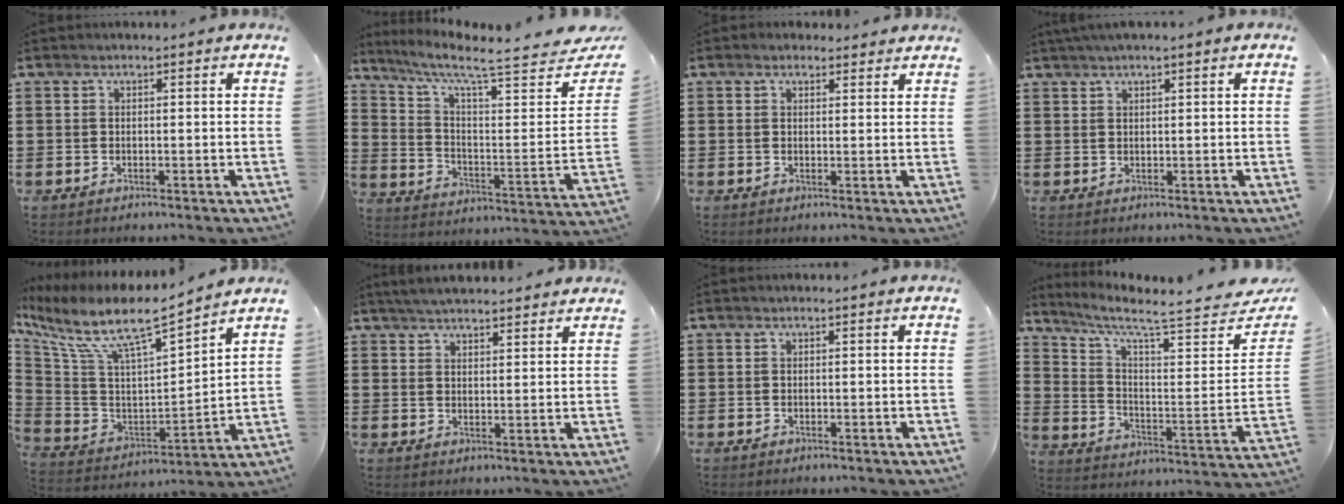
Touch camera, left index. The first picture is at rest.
{"total": 8.0, "force": [6.6, 0.4, 4.5], "torque": [-0.110, -0.061, 0.104]}
{"total": 1.8, "force": [1.5, 0.8, 0.3], "torque": [0.000, 0.003, 0.028]}
{"total": 1.4, "force": [1.0, 0.1, 1.0], "torque": [-0.019, 0.001, 0.020]}
{"total": 10.1, "force": [7.3, 1.8, 6.7], "torque": [-0.158, -0.051, 0.120]}
{"total": 3.8, "force": [3.7, 0.0, 0.8], "torque": [-0.024, -0.008, 0.068]}
{"total": 0.0}
{"total": 7.1, "force": [6.0, 0.2, 3.7], "torque": [-0.093, -0.060, 0.095]}